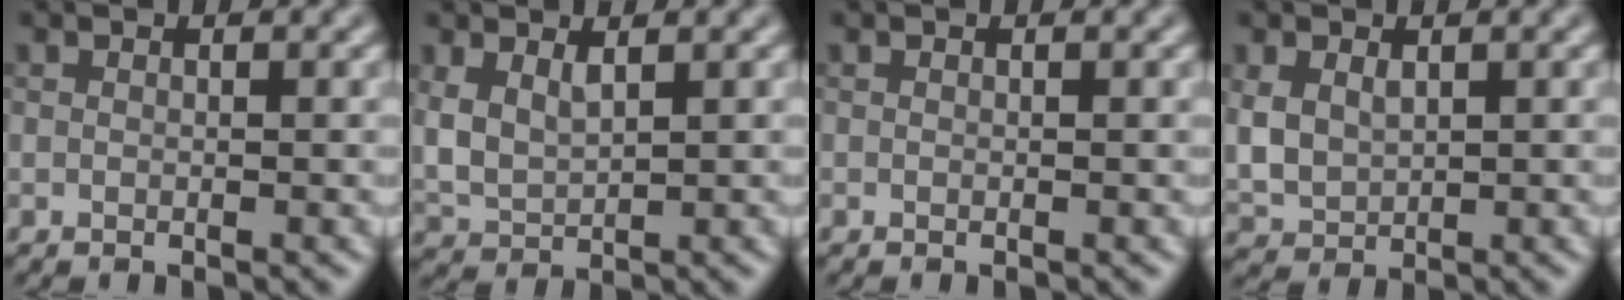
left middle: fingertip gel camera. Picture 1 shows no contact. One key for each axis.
{"total": 2.7, "fx": 1.4, "fy": 1.4, "fz": 1.8, "tx": -0.046, "ty": -0.006, "tz": 0.032}
{"total": 0.0}
{"total": 3.0, "fx": 0.8, "fy": 2.2, "fz": 1.9, "tx": -0.051, "ty": -0.004, "tz": 0.023}